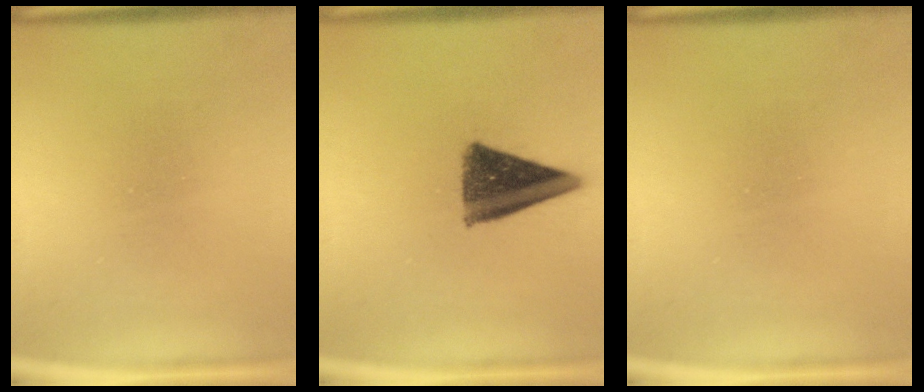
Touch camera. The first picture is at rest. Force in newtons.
{"total": 10.4}
{"total": 0.0}